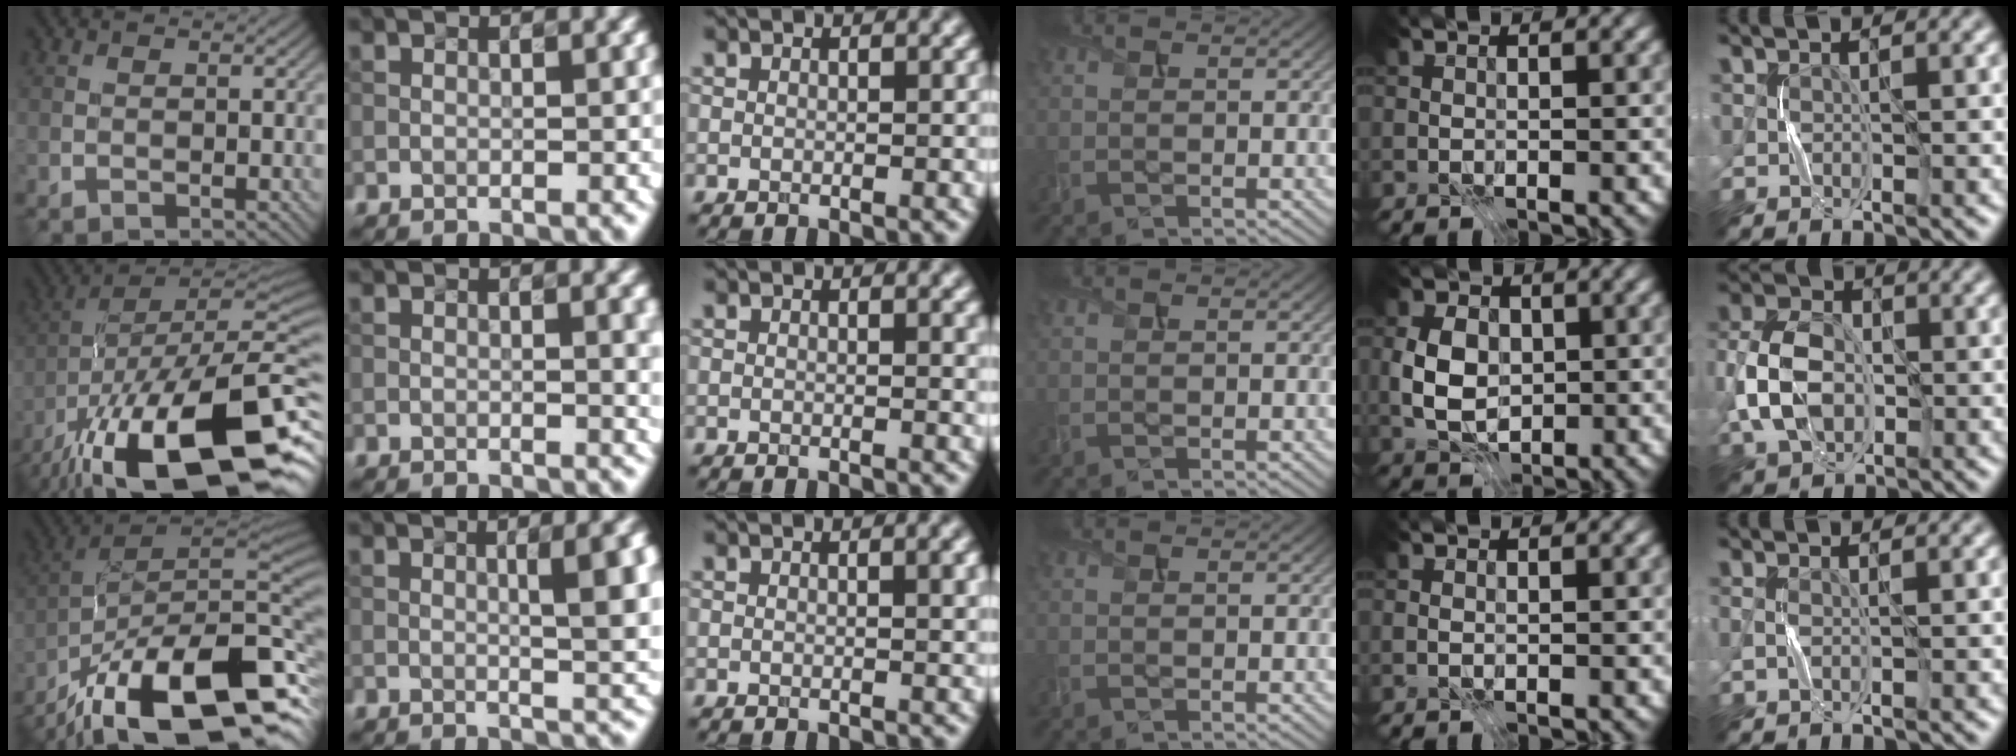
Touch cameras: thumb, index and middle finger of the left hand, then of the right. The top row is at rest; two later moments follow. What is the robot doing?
{"motion": "press", "object": "syringe"}